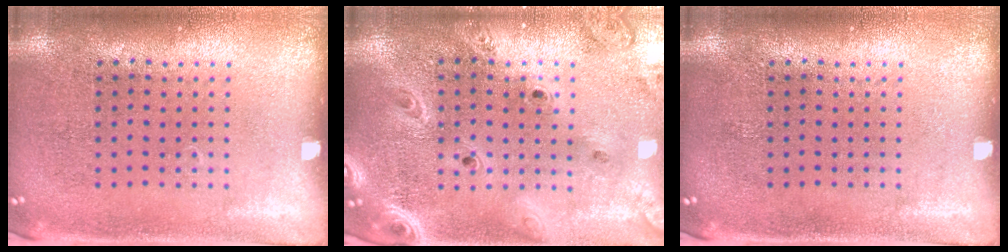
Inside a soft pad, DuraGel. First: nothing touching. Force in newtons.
{"total": 2.7, "press": 2.3, "slide": 1.4}
{"total": 0.0}